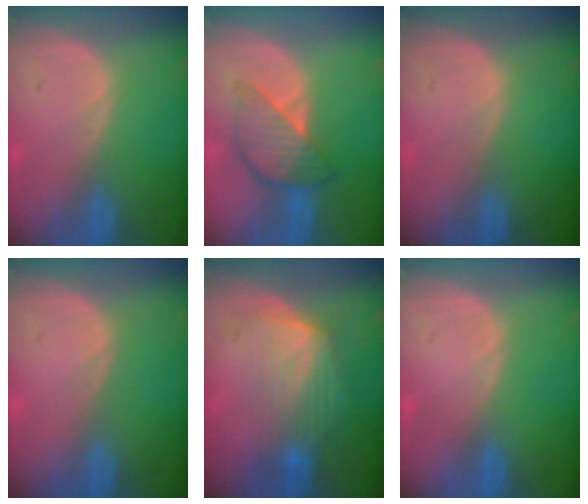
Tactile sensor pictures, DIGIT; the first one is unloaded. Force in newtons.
{"total": 6.2, "press": 6.2, "slide": 0.4}
{"total": 0.0}
{"total": 0.0}
{"total": 6.5, "press": 6.5, "slide": 0.7}
{"total": 0.0}